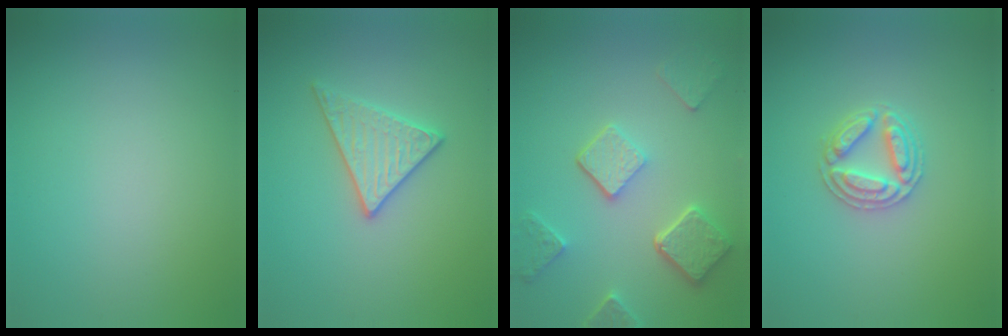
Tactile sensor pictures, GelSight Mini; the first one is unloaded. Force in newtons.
{"total": 2.9, "press": 2.9, "slide": 0.4}
{"total": 5.0, "press": 3.8, "slide": 3.2}
{"total": 2.9, "press": 2.9, "slide": 0.5}